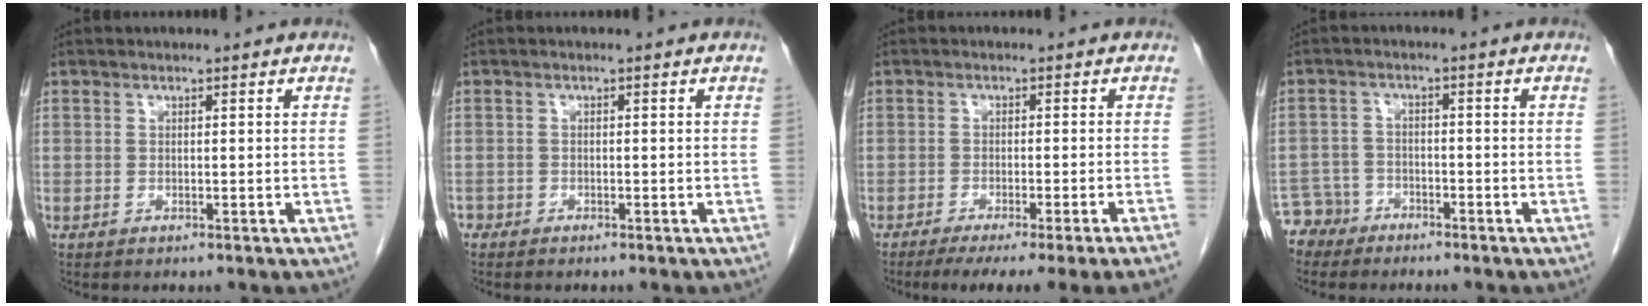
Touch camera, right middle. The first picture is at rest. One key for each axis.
{"total": 1.3, "fx": -1.0, "fy": 0.8, "fz": 0.1, "tx": -0.005, "ty": 0.001, "tz": -0.018}
{"total": 11.5, "fx": -9.2, "fy": -1.6, "fz": 6.8, "tx": -0.073, "ty": -0.028, "tz": -0.128}
{"total": 4.2, "fx": -3.4, "fy": 2.3, "fz": -0.8, "tx": 0.017, "ty": 0.003, "tz": -0.067}